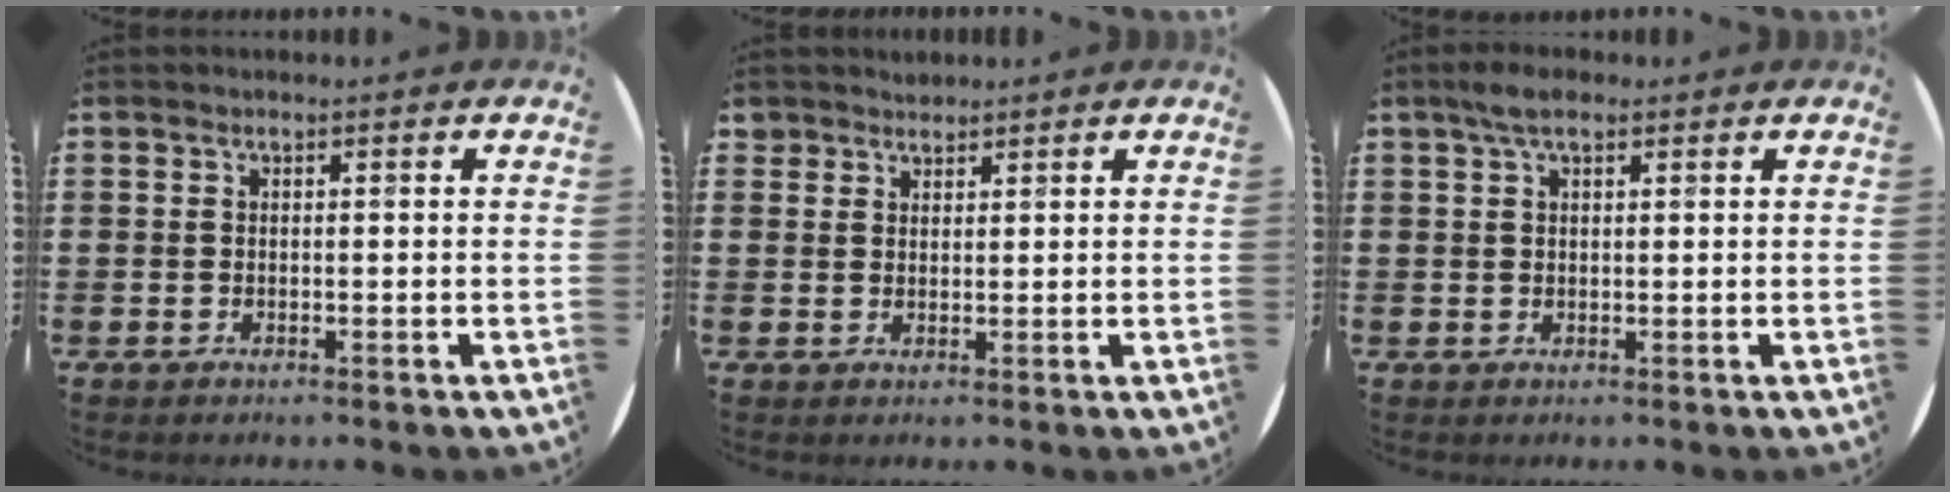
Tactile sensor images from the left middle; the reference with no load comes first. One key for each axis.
{"total": 1.7, "fx": 1.6, "fy": 0.5, "fz": -0.1, "tx": 0.000, "ty": 0.004, "tz": 0.031}
{"total": 2.9, "fx": 1.8, "fy": 1.0, "fz": 2.0, "tx": -0.034, "ty": 0.004, "tz": 0.029}